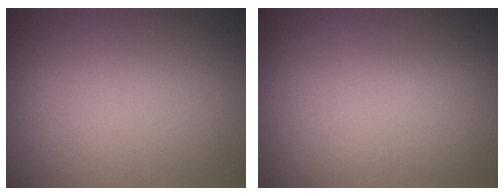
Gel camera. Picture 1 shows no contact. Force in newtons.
{"total": 0.0}